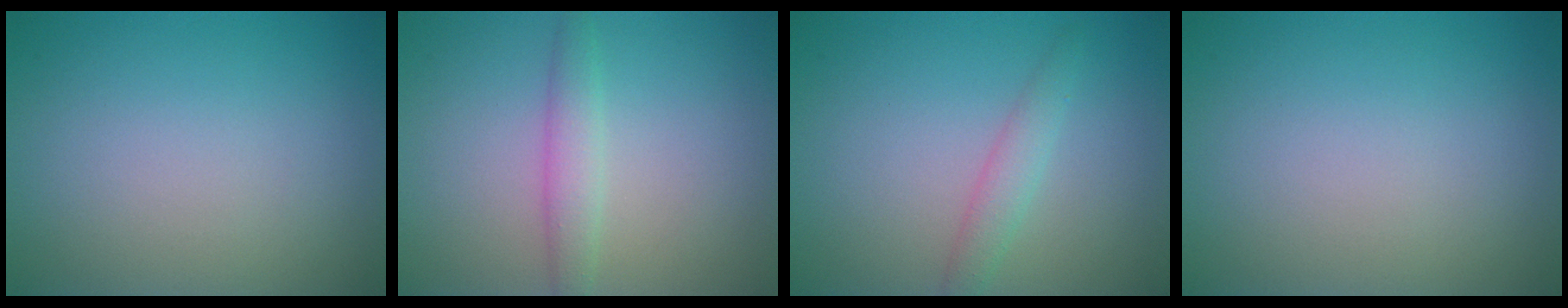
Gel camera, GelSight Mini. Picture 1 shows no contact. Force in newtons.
{"total": 2.2, "press": 2.2, "slide": 0.1}
{"total": 1.8, "press": 1.8, "slide": 0.0}
{"total": 0.0}